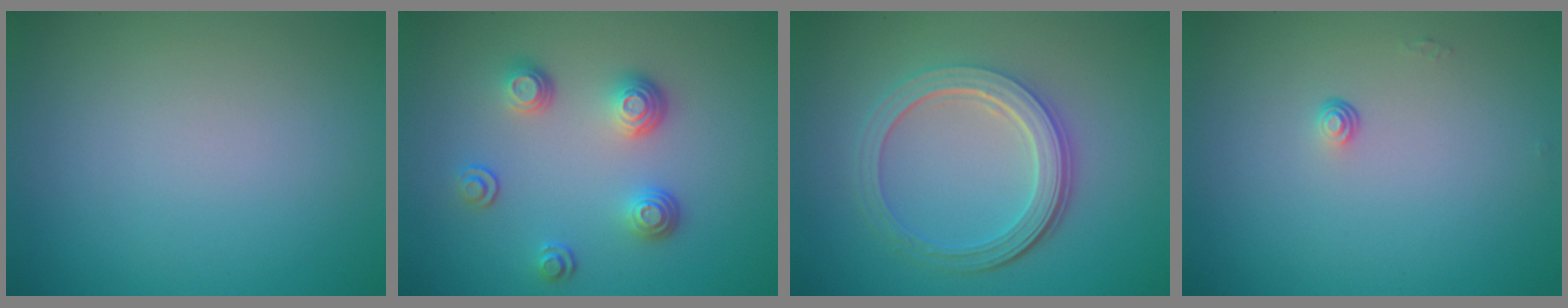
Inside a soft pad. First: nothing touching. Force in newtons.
{"total": 3.4, "press": 2.7, "slide": 2.1}
{"total": 5.1, "press": 3.7, "slide": 3.5}
{"total": 0.6, "press": 0.4, "slide": 0.5}